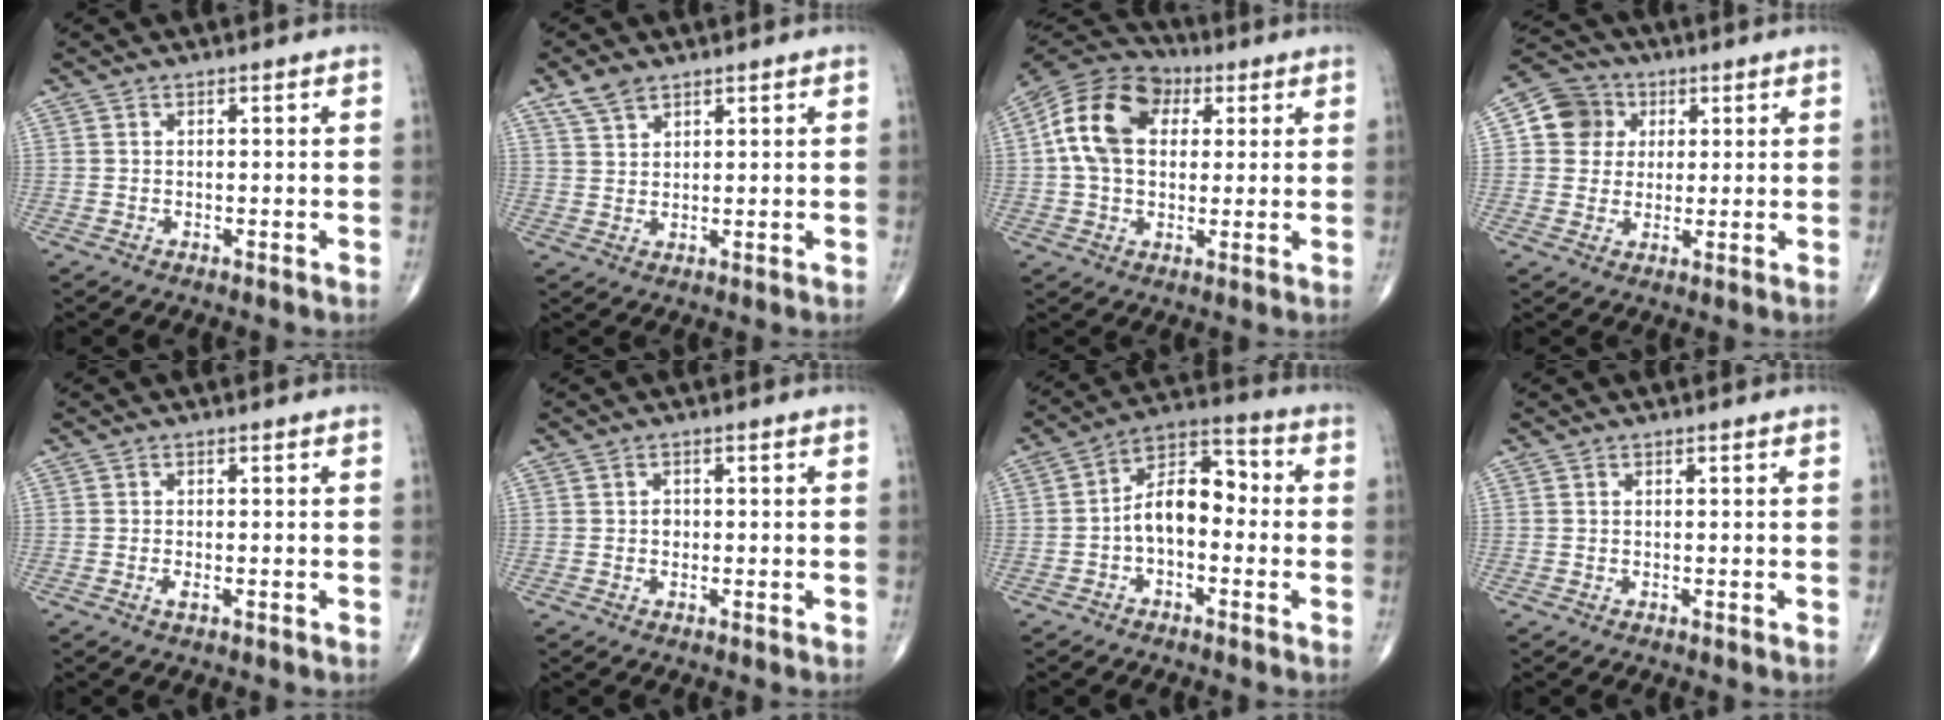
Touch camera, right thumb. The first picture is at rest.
{"total": 4.1, "force": [2.9, 2.1, 2.0], "torque": [-0.033, -0.007, 0.062]}
{"total": 15.0, "force": [3.1, 10.4, 10.3], "torque": [-0.178, 0.019, 0.045]}
{"total": 8.1, "force": [1.9, 7.6, 2.2], "torque": [-0.012, 0.003, 0.024]}
{"total": 1.3, "force": [-0.5, 0.4, 1.1], "torque": [-0.022, -0.002, -0.010]}
{"total": 1.2, "force": [0.0, 1.0, 0.6], "torque": [-0.007, 0.002, -0.001]}
{"total": 10.2, "force": [-1.4, 6.1, 8.1], "torque": [-0.112, 0.042, -0.038]}
{"total": 0.0}